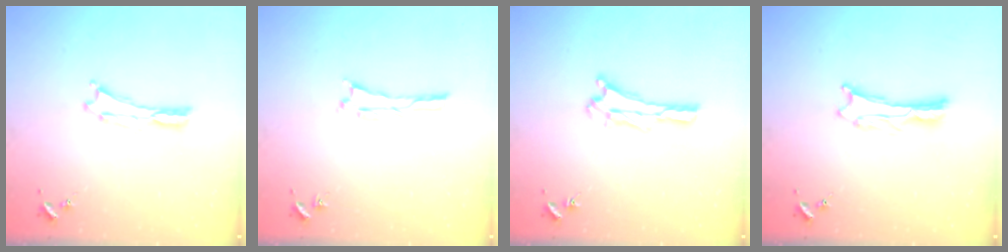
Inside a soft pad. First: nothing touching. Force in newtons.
{"total": 1.1, "press": 1.1, "slide": 0.1}
{"total": 3.2, "press": 3.1, "slide": 0.3}
{"total": 1.1, "press": 1.1, "slide": 0.2}